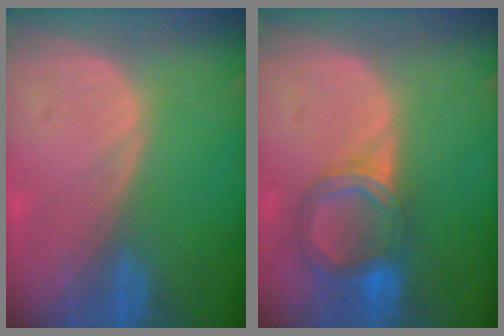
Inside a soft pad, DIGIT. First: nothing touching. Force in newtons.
{"total": 6.5, "press": 5.8, "slide": 2.9}